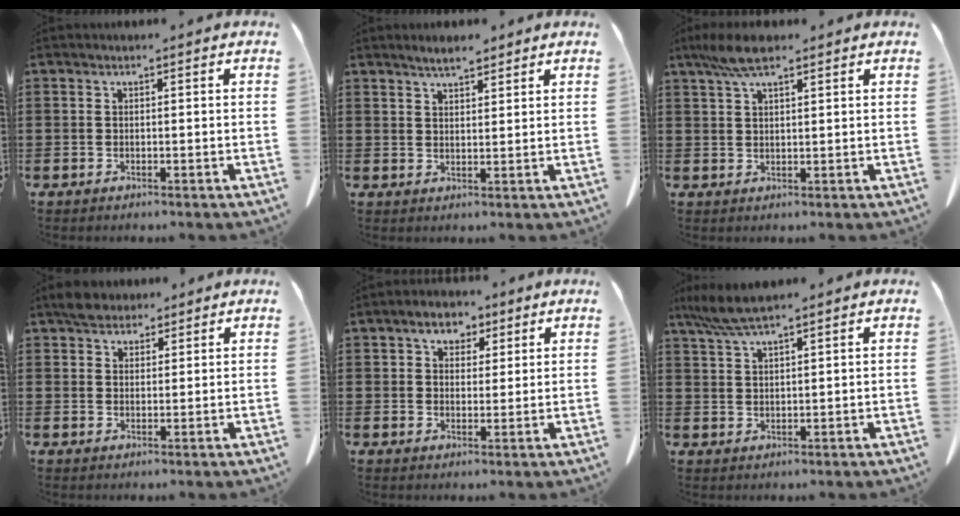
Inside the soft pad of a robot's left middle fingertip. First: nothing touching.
{"total": 2.9, "force": [2.6, 0.6, 1.0], "torque": [-0.025, 0.001, 0.049]}
{"total": 5.4, "force": [3.4, 1.3, 4.0], "torque": [-0.086, 0.004, 0.063]}
{"total": 3.7, "force": [3.2, 1.7, 0.9], "torque": [-0.019, 0.002, 0.060]}
{"total": 4.4, "force": [2.9, 2.9, 1.7], "torque": [-0.041, 0.011, 0.050]}
{"total": 5.2, "force": [4.2, 0.3, 3.0], "torque": [-0.069, -0.008, 0.078]}